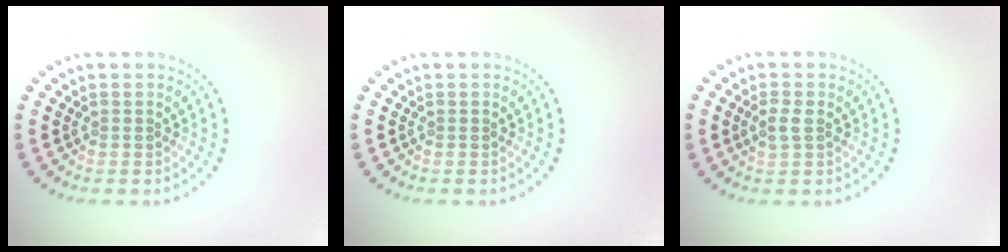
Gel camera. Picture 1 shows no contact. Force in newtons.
{"total": 0.0}
{"total": 1.4, "press": 1.4, "slide": 0.2}